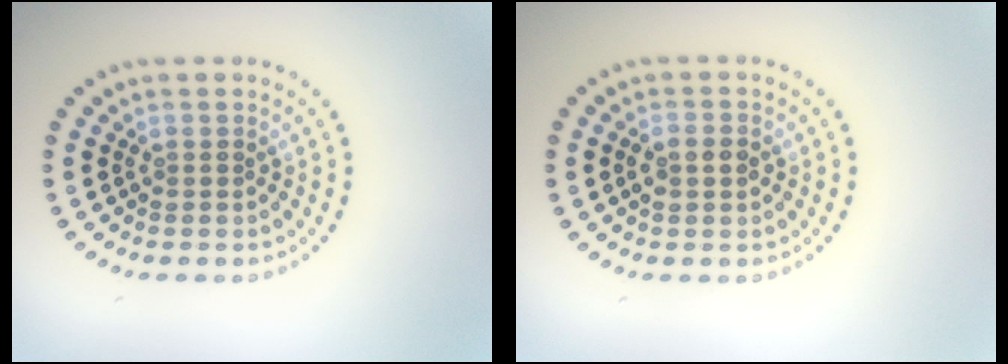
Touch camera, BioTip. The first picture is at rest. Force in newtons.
{"total": 1.7, "press": 1.7, "slide": 0.2}